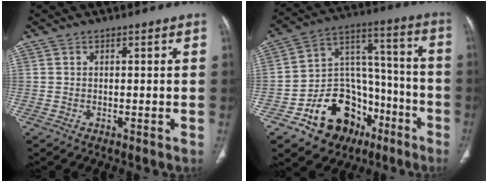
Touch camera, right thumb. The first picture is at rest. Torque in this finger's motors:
{"motor_torque": [2.20, 0.28, 1.46, -1.31, 0.06]}